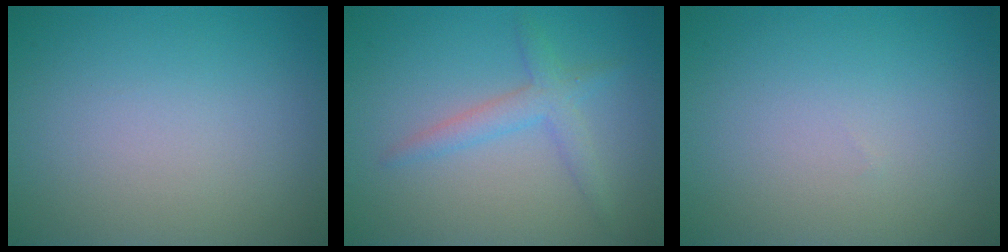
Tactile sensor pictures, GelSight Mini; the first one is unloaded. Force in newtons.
{"total": 2.4, "press": 2.4, "slide": 0.3}
{"total": 0.0}